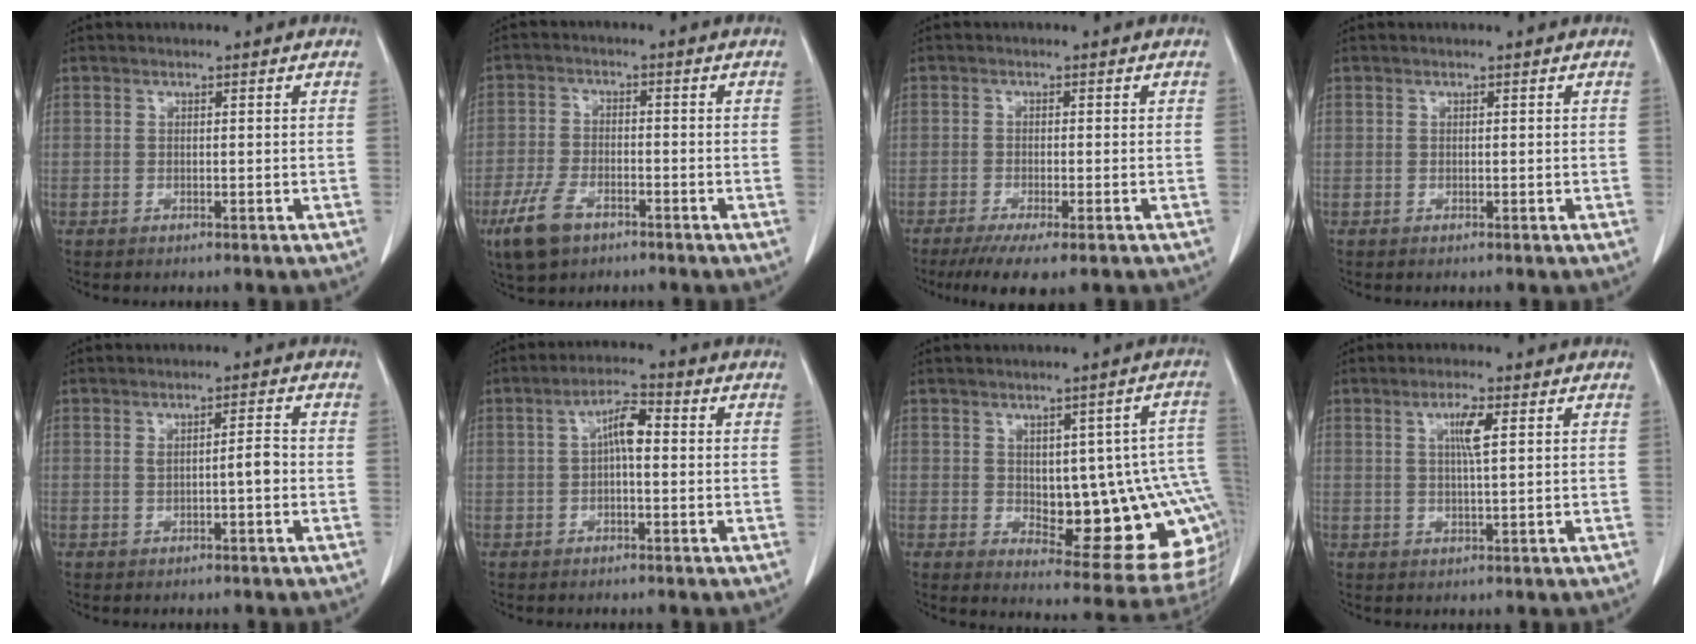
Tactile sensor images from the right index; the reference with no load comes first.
{"total": 7.1, "force": [-4.3, 3.5, 4.5], "torque": [-0.103, -0.007, -0.076]}
{"total": 7.2, "force": [-5.2, 0.8, 4.9], "torque": [-0.073, -0.017, -0.079]}
{"total": 0.0}
{"total": 2.6, "force": [-0.2, 0.3, 2.6], "torque": [-0.044, 0.003, -0.003]}
{"total": 4.7, "force": [0.4, 1.3, 4.5], "torque": [-0.079, 0.017, 0.004]}
{"total": 17.6, "force": [-1.2, 6.3, 16.4], "torque": [-0.138, 0.024, 0.010]}
{"total": 3.8, "force": [1.3, 0.1, 3.5], "torque": [-0.065, -0.001, 0.022]}